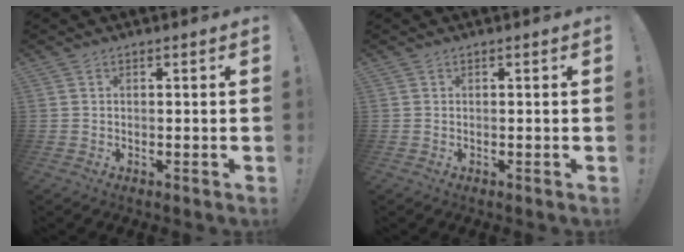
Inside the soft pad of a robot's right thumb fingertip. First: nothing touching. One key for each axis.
{"total": 0.0}